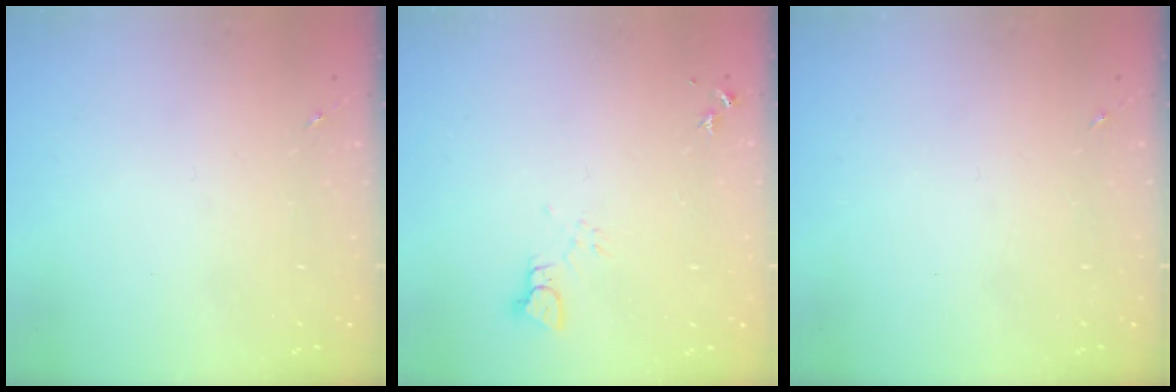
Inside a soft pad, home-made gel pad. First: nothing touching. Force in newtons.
{"total": 3.2, "press": 3.2, "slide": 0.1}
{"total": 0.0}